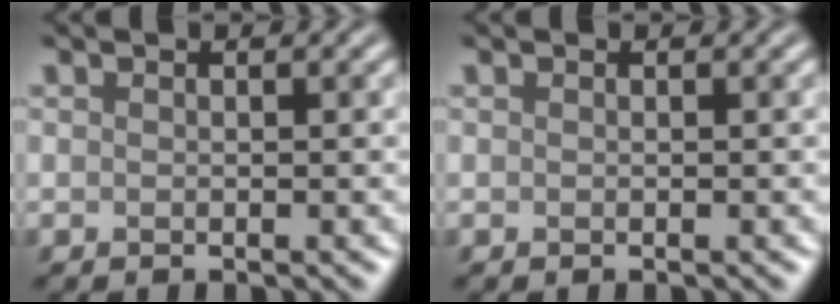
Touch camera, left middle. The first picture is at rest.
{"total": 0.0}